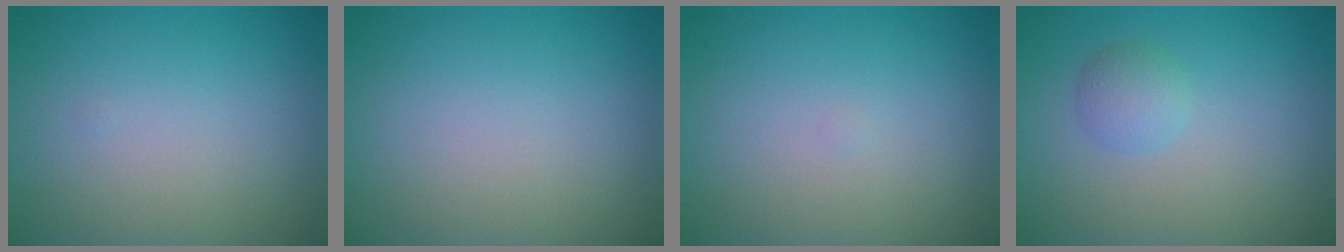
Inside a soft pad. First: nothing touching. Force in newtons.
{"total": 0.0}
{"total": 0.0}
{"total": 1.7, "press": 1.7, "slide": 0.0}